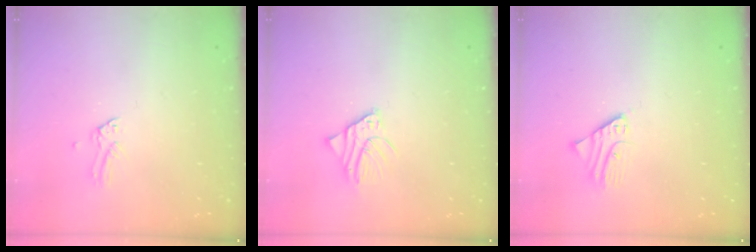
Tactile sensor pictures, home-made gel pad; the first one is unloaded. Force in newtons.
{"total": 2.9, "press": 2.8, "slide": 0.3}
{"total": 2.5, "press": 2.5, "slide": 0.2}